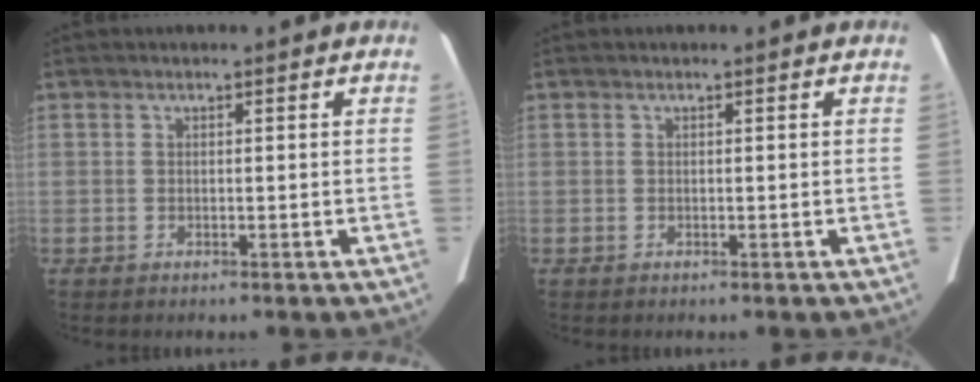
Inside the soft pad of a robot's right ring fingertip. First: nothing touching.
{"total": 0.0}